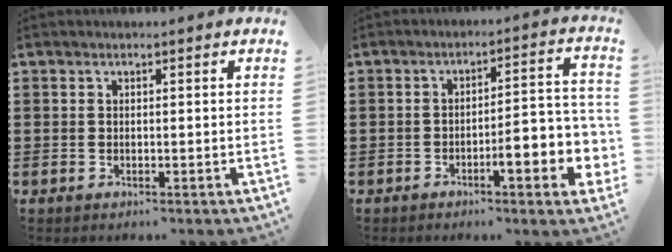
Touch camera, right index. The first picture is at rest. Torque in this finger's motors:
{"motor_torque": [2.14, 0.00, 0.27, 0.08]}